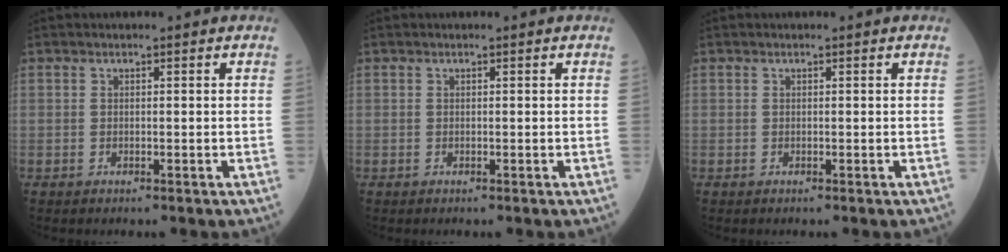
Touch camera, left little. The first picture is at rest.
{"total": 0.0}
{"total": 0.0}